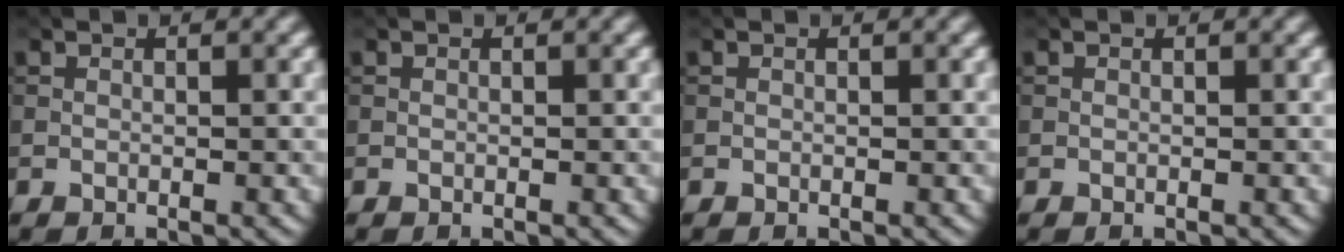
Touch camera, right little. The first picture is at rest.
{"total": 0.0}
{"total": 0.0}
{"total": 0.0}